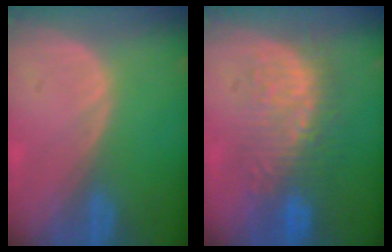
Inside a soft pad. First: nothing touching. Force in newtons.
{"total": 8.9, "press": 8.8, "slide": 1.5}